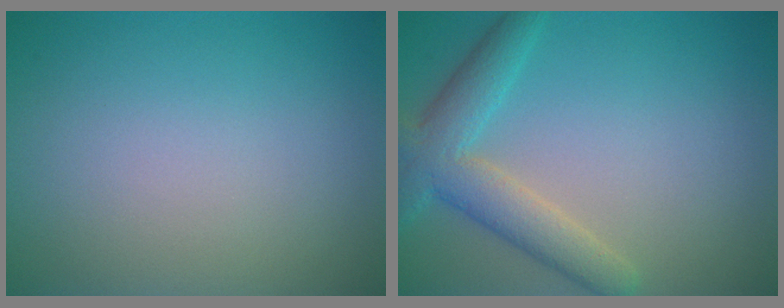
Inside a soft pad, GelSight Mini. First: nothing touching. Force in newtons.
{"total": 4.9, "press": 4.9, "slide": 0.3}